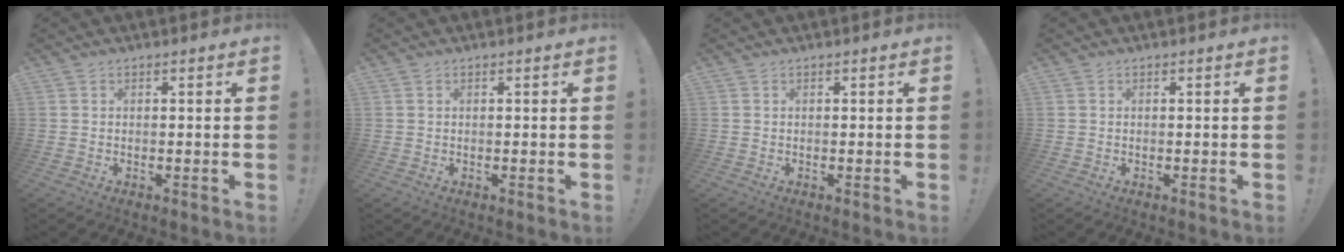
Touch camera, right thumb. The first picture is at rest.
{"total": 0.0}
{"total": 0.0}
{"total": 0.0}